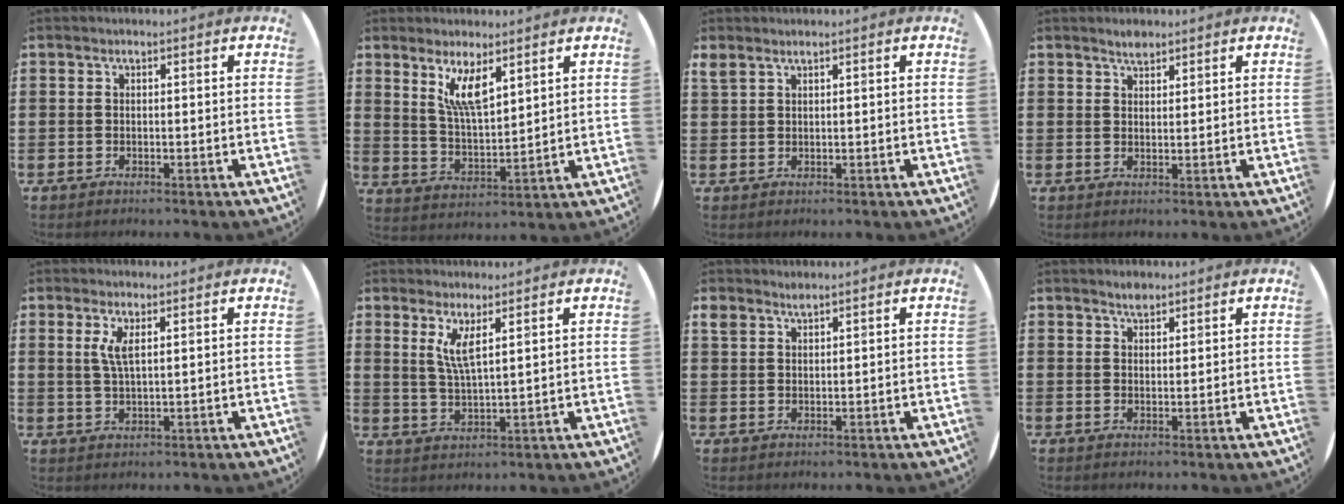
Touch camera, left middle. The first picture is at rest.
{"total": 6.8, "force": [4.6, 1.9, 4.5], "torque": [-0.093, -0.016, 0.079]}
{"total": 1.1, "force": [1.1, 0.1, 0.2], "torque": [-0.005, 0.002, 0.020]}
{"total": 1.8, "force": [1.7, 0.5, 0.2], "torque": [0.002, 0.000, 0.031]}
{"total": 2.9, "force": [1.4, 0.6, 2.5], "torque": [-0.052, 0.005, 0.023]}
{"total": 4.2, "force": [2.8, 0.5, 3.1], "torque": [-0.068, -0.003, 0.048]}
{"total": 1.5, "force": [1.5, 0.3, 0.1], "torque": [-0.003, 0.001, 0.028]}
{"total": 1.7, "force": [1.6, 0.5, 0.3], "torque": [0.002, 0.001, 0.029]}